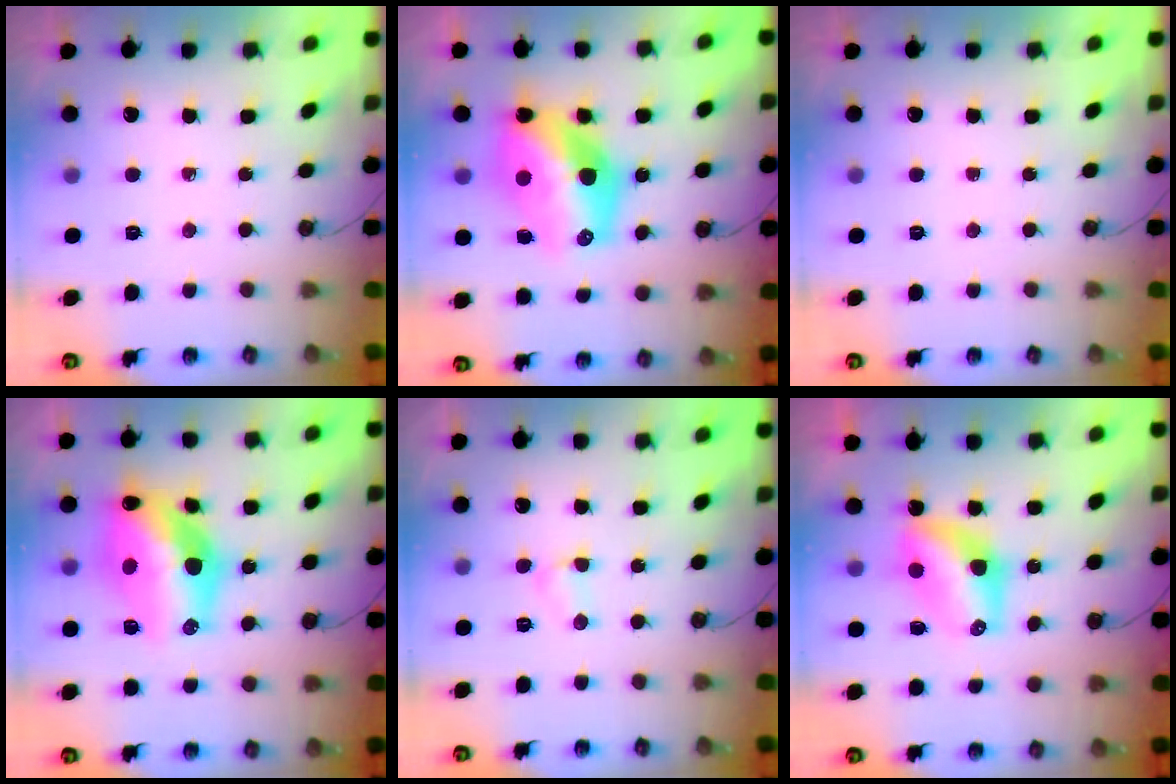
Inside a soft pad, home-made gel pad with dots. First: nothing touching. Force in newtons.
{"total": 16.7, "press": 16.6, "slide": 1.8}
{"total": 0.0}
{"total": 18.9, "press": 18.7, "slide": 2.7}
{"total": 2.5, "press": 2.5, "slide": 0.5}
{"total": 8.3, "press": 8.3, "slide": 0.6}